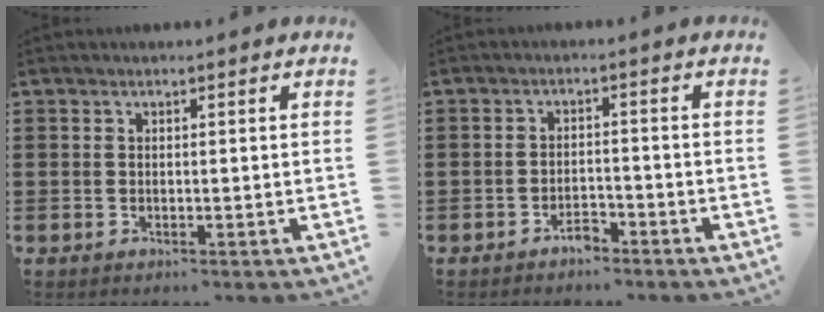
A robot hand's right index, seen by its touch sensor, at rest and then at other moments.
{"total": 2.6, "force": [-2.3, 0.8, 1.0], "torque": [-0.022, 0.003, -0.045]}